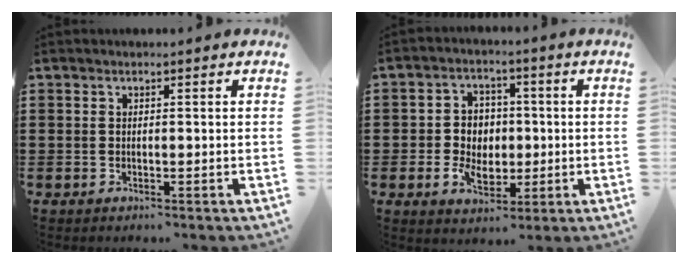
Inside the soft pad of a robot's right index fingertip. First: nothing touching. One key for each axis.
{"total": 5.9, "fx": -0.7, "fy": 4.9, "fz": 3.1, "tx": -0.062, "ty": 0.013, "tz": -0.014}